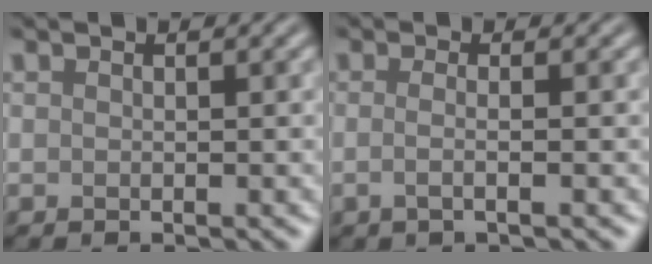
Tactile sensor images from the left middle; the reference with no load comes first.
{"total": 2.3, "force": [-0.2, 1.0, 2.1], "torque": [-0.021, -0.004, -0.022]}